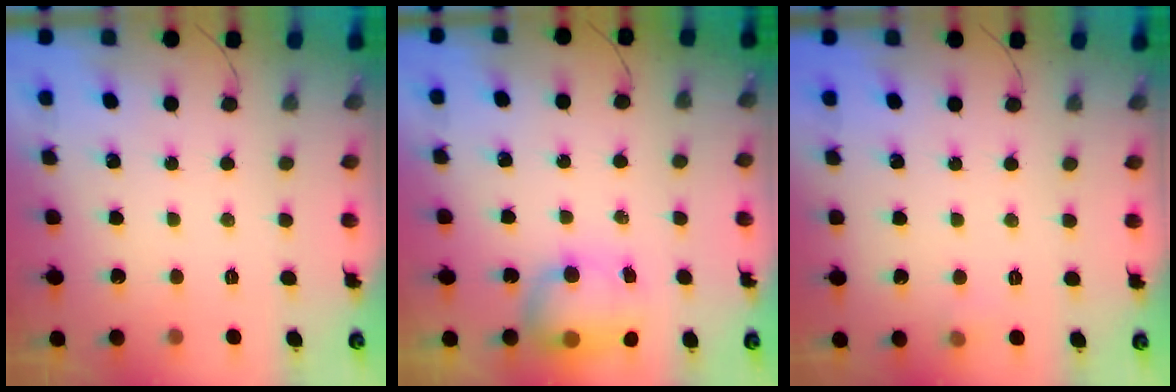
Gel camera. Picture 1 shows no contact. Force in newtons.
{"total": 9.6, "press": 8.3, "slide": 4.7}
{"total": 3.4, "press": 3.2, "slide": 1.1}